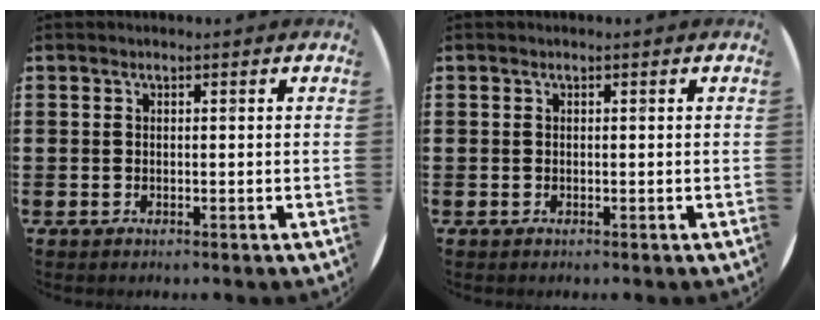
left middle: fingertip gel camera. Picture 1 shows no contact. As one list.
[{"total": 0.0}]